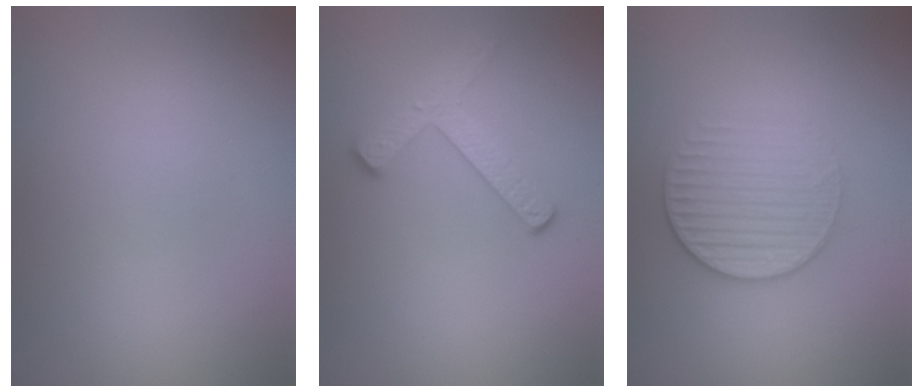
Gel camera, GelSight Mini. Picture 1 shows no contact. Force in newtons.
{"total": 2.7, "press": 2.3, "slide": 1.3}
{"total": 3.0, "press": 2.7, "slide": 1.3}